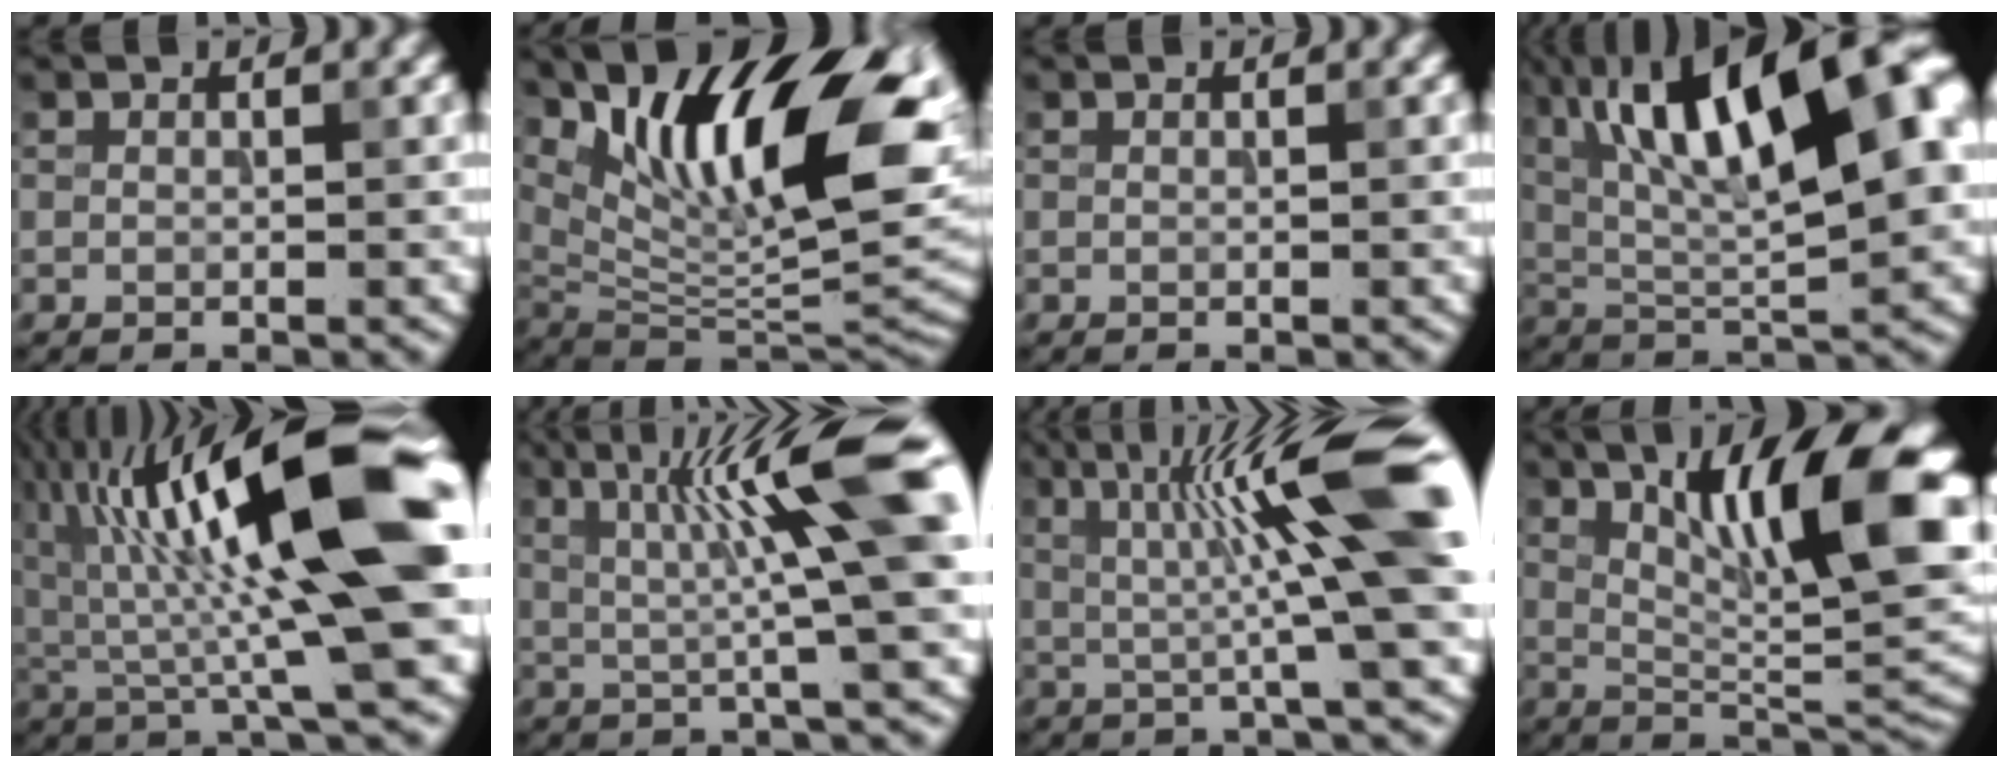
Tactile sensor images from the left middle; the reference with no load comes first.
{"total": 15.9, "force": [6.3, 6.2, 13.2], "torque": [-0.212, 0.006, 0.108]}
{"total": 0.0}
{"total": 16.0, "force": [5.6, 5.4, 14.0], "torque": [-0.223, 0.026, 0.083]}
{"total": 16.1, "force": [2.9, 3.2, 15.5], "torque": [-0.242, 0.027, 0.036]}
{"total": 10.8, "force": [2.7, 1.2, 10.4], "torque": [-0.155, 0.008, 0.042]}
{"total": 11.7, "force": [2.1, 1.2, 11.4], "torque": [-0.173, 0.010, 0.035]}
{"total": 14.1, "force": [5.1, 3.6, 12.7], "torque": [-0.179, 0.008, 0.082]}